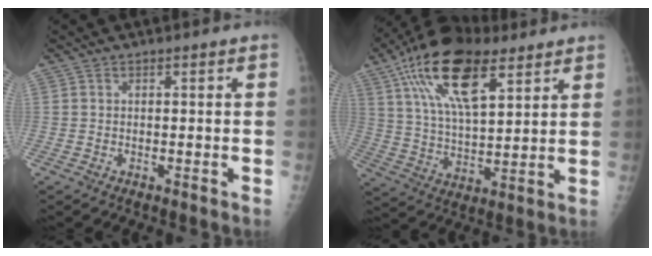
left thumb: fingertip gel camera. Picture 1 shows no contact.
{"total": 19.7, "force": [10.3, 8.5, 14.5], "torque": [-0.248, -0.021, 0.184]}